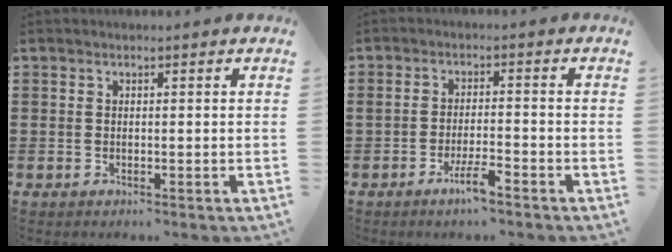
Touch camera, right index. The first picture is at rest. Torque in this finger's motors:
{"motor_torque": [0.47, 0.42, 0.22, 0.08]}